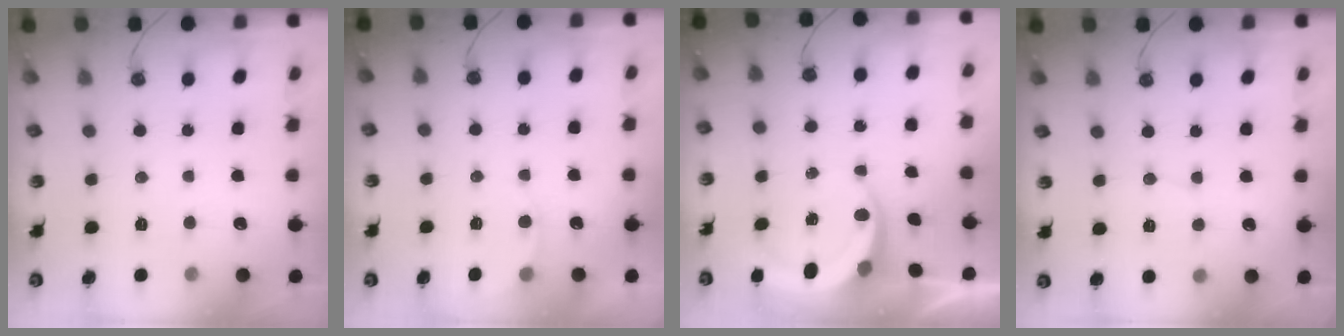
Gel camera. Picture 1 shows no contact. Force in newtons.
{"total": 4.0, "press": 4.0, "slide": 0.3}
{"total": 4.8, "press": 4.8, "slide": 0.1}
{"total": 4.5, "press": 4.5, "slide": 0.4}